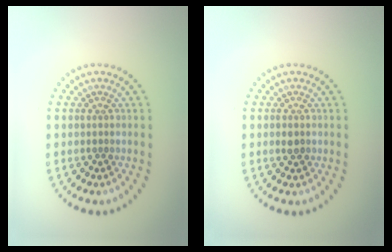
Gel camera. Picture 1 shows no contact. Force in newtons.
{"total": 1.0, "press": 1.0, "slide": 0.2}